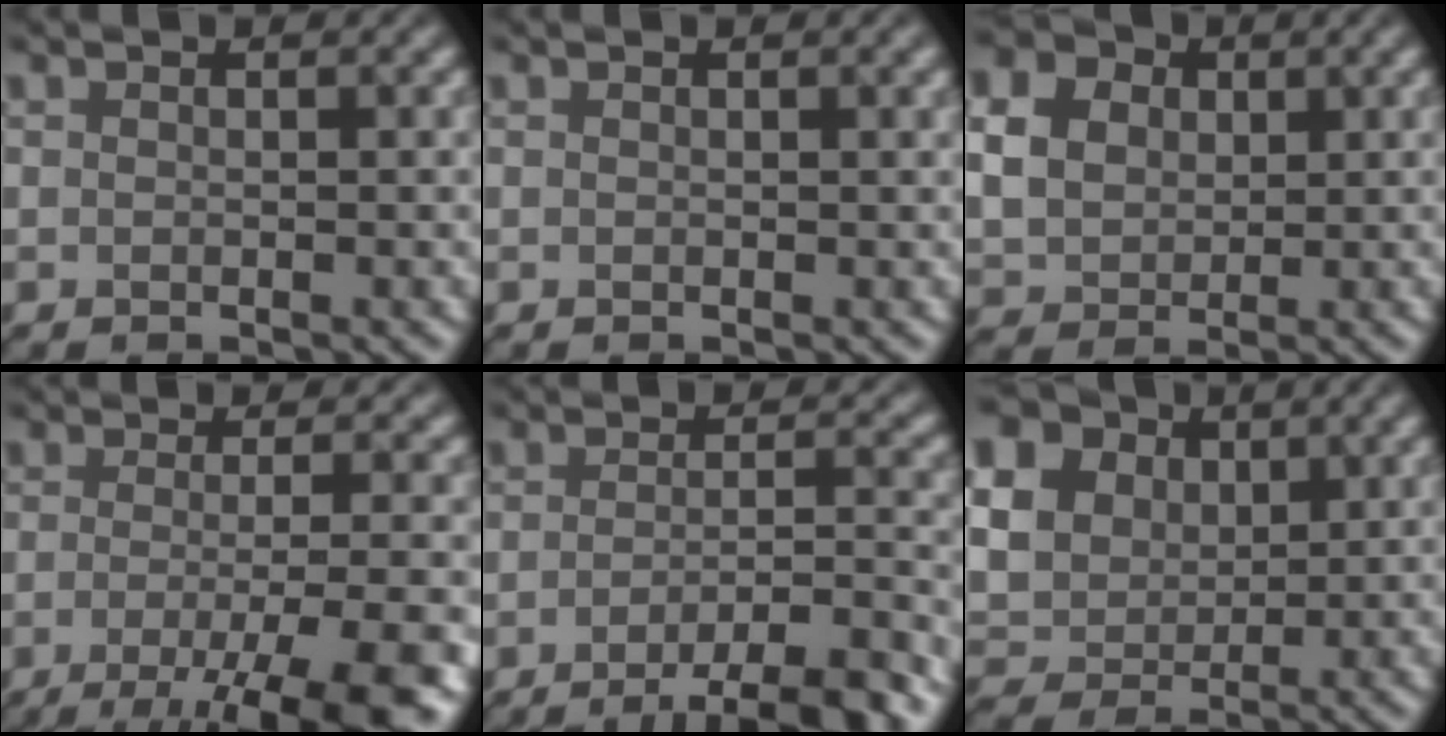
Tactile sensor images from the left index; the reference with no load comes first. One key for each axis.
{"total": 0.6, "fx": 0.3, "fy": 0.1, "fz": 0.5, "tx": -0.008, "ty": 0.001, "tz": 0.006}
{"total": 8.1, "fx": 2.6, "fy": 6.3, "fz": 4.3, "tx": -0.117, "ty": 0.024, "tz": 0.045}
{"total": 9.6, "fx": -4.6, "fy": 2.5, "fz": 8.1, "tx": -0.101, "ty": -0.008, "tz": -0.065}
{"total": 7.1, "fx": -4.9, "fy": 1.3, "fz": 5.0, "tx": -0.069, "ty": 0.006, "tz": -0.072}
{"total": 16.0, "fx": 5.4, "fy": 13.3, "fz": 7.0, "tx": -0.200, "ty": 0.020, "tz": 0.085}